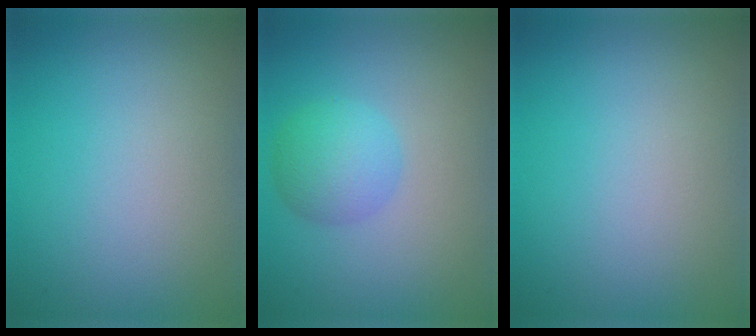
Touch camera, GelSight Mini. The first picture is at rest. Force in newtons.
{"total": 3.4, "press": 3.4, "slide": 0.1}
{"total": 0.0}